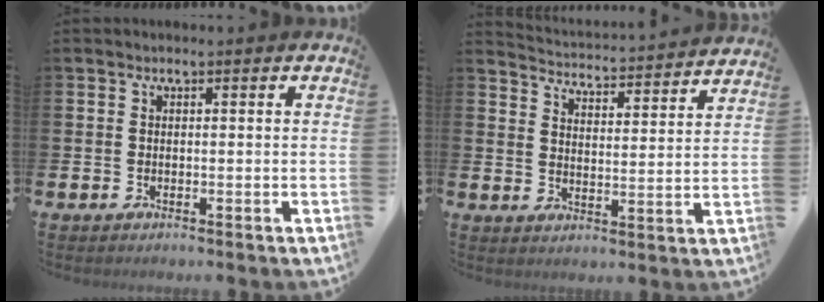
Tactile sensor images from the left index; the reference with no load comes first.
{"total": 4.0, "force": [4.0, 0.1, 0.1], "torque": [-0.021, -0.042, 0.064]}